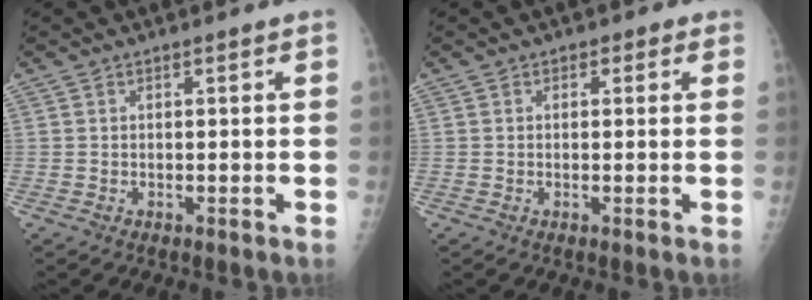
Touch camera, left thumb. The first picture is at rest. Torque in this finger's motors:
{"motor_torque": [-0.18, 0.04, -0.27, -0.15, 0.04]}